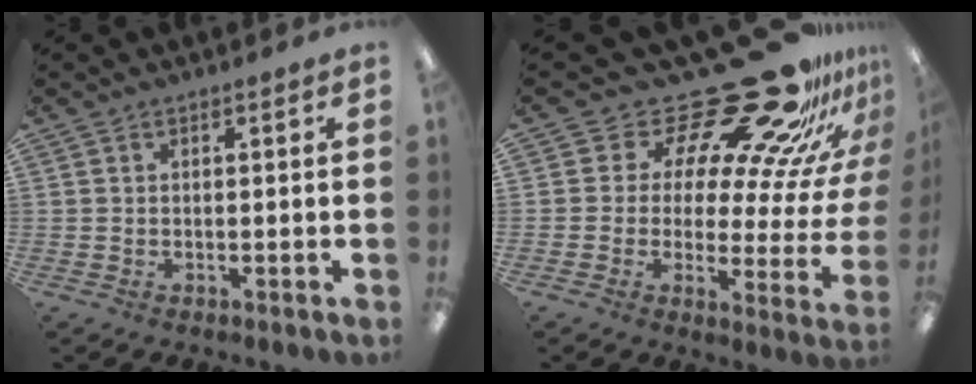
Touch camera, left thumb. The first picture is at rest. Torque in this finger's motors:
{"motor_torque": [0.27, 0.28, -0.26, -0.21, -0.07]}